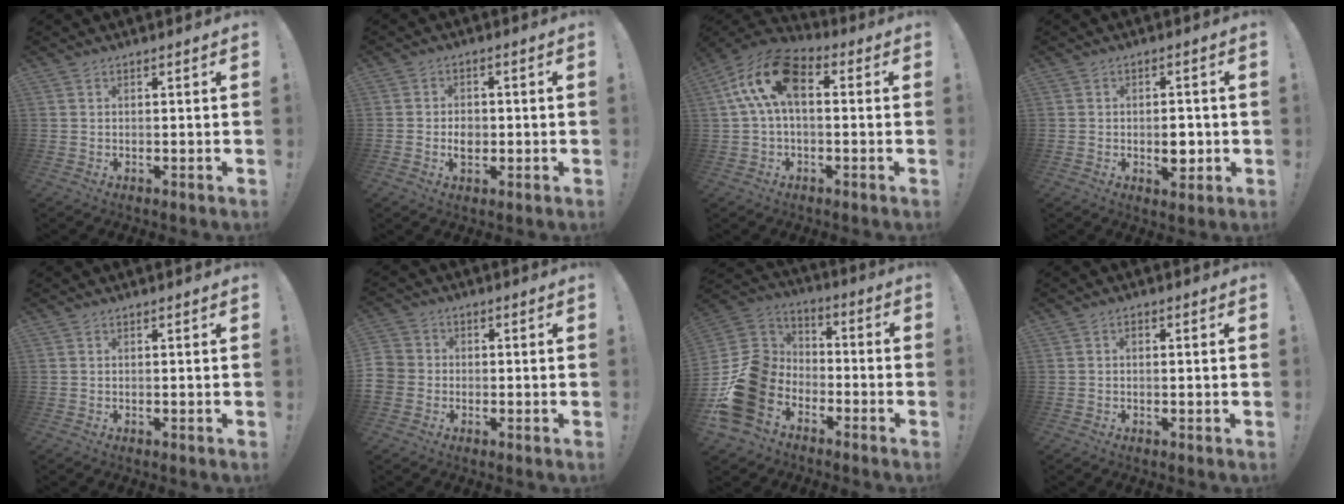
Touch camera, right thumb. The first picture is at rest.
{"total": 4.1, "force": [-1.1, 3.2, 2.4], "torque": [-0.025, -0.003, -0.024]}
{"total": 14.5, "force": [3.4, 7.9, 11.7], "torque": [-0.229, -0.001, 0.062]}
{"total": 5.1, "force": [-0.8, 3.8, 3.3], "torque": [-0.025, 0.001, -0.015]}
{"total": 0.0}
{"total": 4.9, "force": [-1.5, 4.5, 1.5], "torque": [-0.034, 0.016, -0.029]}
{"total": 20.0, "force": [-8.1, 15.1, 10.5], "torque": [-0.168, 0.044, -0.109]}
{"total": 1.1, "force": [-0.2, 0.6, 0.9], "torque": [-0.019, 0.006, -0.004]}